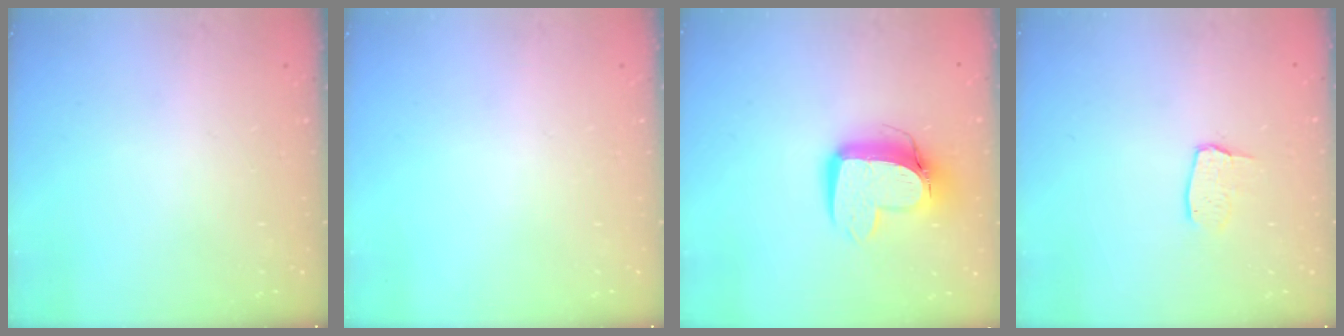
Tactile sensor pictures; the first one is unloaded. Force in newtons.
{"total": 0.0}
{"total": 12.5, "press": 12.4, "slide": 1.2}
{"total": 3.0, "press": 3.0, "slide": 0.2}